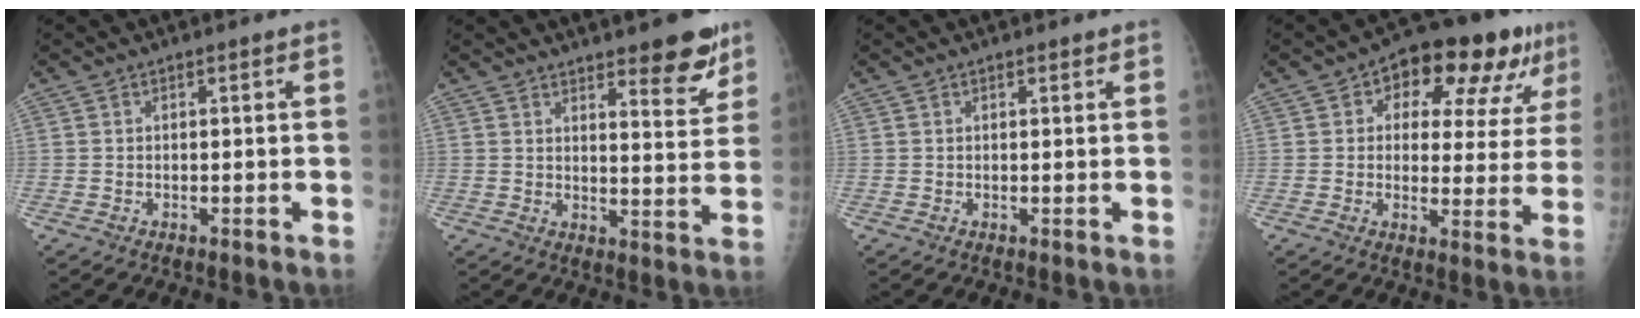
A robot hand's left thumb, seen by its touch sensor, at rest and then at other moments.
{"total": 9.3, "force": [6.5, 2.5, 6.2], "torque": [-0.056, -0.044, 0.089]}
{"total": 0.8, "force": [0.6, 0.4, 0.4], "torque": [-0.006, -0.003, 0.008]}
{"total": 15.8, "force": [7.6, 8.2, 11.2], "torque": [-0.098, 0.001, 0.101]}